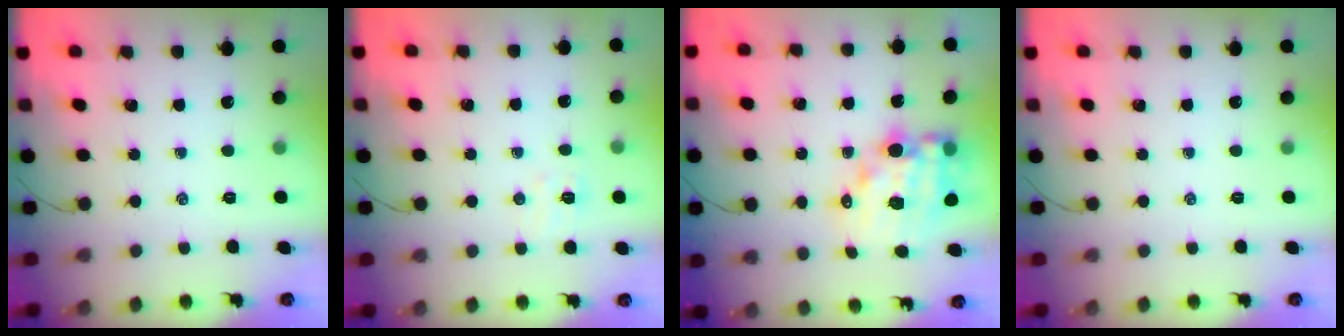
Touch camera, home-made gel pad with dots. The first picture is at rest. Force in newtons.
{"total": 5.0, "press": 4.8, "slide": 1.2}
{"total": 14.7, "press": 14.3, "slide": 3.5}
{"total": 0.0}